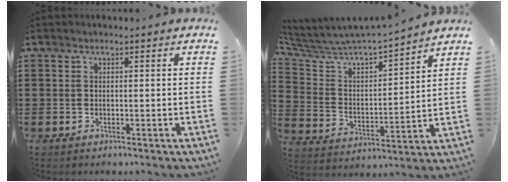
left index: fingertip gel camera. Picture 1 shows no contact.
{"total": 5.2, "force": [5.0, 0.8, 1.2], "torque": [-0.055, -0.047, 0.078]}